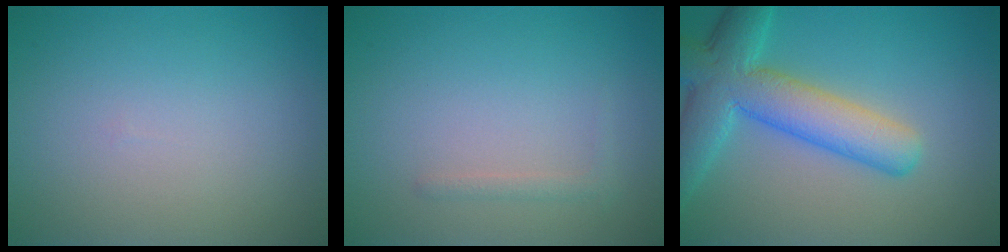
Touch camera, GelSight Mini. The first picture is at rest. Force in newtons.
{"total": 0.8, "press": 0.8, "slide": 0.0}
{"total": 7.7, "press": 7.7, "slide": 0.4}